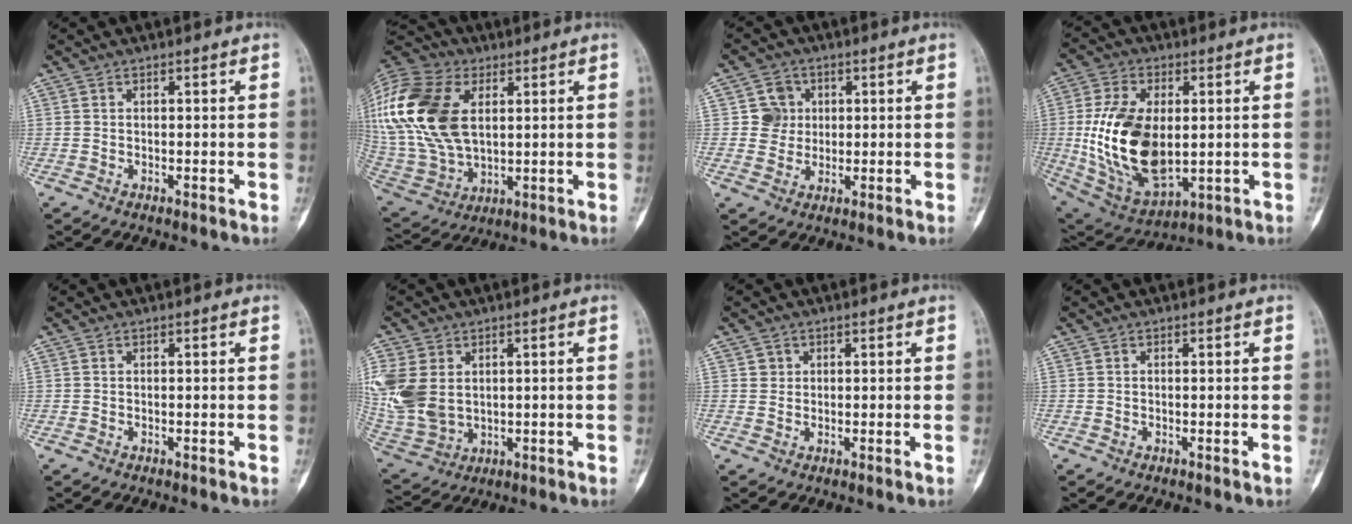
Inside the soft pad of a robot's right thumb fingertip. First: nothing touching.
{"total": 27.5, "force": [7.0, 17.3, 20.2], "torque": [-0.468, 0.007, 0.137]}
{"total": 5.2, "force": [0.8, 5.0, 0.8], "torque": [0.019, 0.006, 0.011]}
{"total": 19.6, "force": [0.4, 11.2, 16.1], "torque": [-0.300, -0.011, 0.027]}
{"total": 0.0}
{"total": 14.9, "force": [2.7, 10.9, 9.8], "torque": [-0.235, -0.010, 0.073]}
{"total": 1.3, "force": [0.5, 1.1, 0.2], "torque": [0.006, -0.002, 0.006]}
{"total": 0.0}